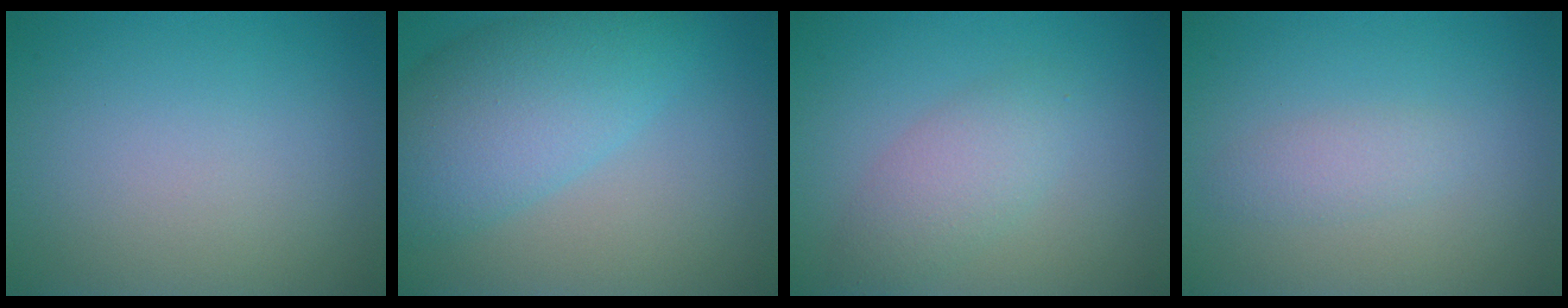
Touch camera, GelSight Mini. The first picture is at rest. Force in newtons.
{"total": 7.2, "press": 7.2, "slide": 0.3}
{"total": 2.8, "press": 2.8, "slide": 0.2}
{"total": 1.4, "press": 1.4, "slide": 0.1}